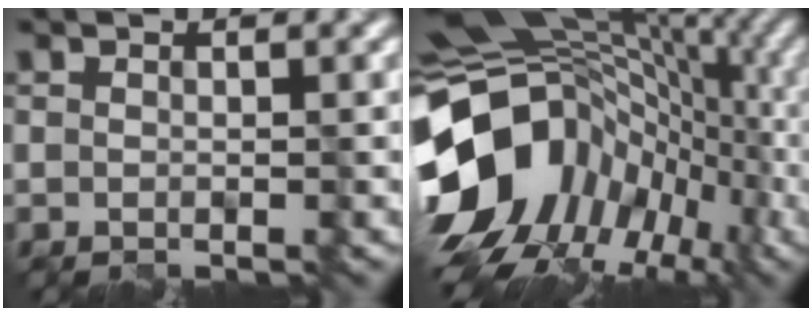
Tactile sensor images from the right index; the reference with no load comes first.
{"total": 14.3, "force": [-1.6, 11.3, 8.6], "torque": [-0.167, 0.003, -0.030]}